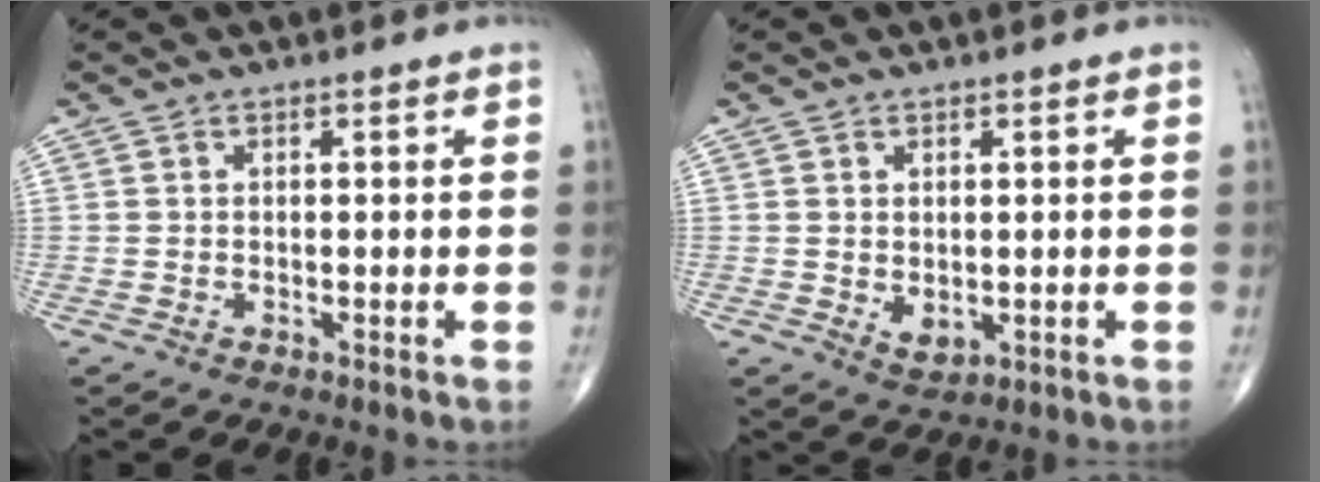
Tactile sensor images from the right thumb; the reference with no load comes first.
{"total": 2.9, "force": [-0.1, 1.9, 2.2], "torque": [-0.028, -0.008, 0.008]}